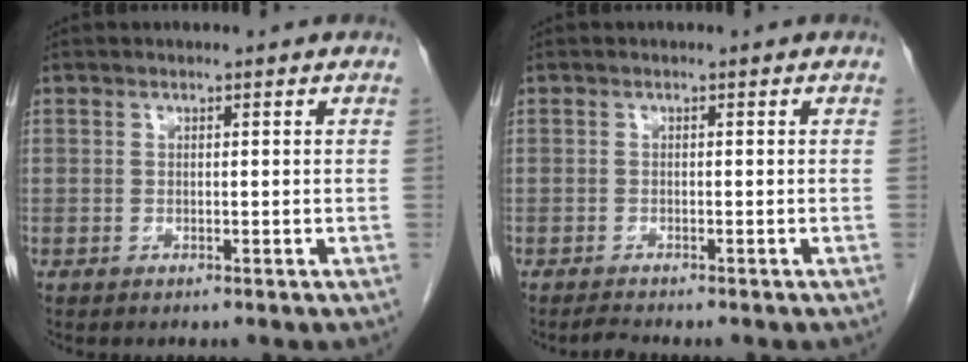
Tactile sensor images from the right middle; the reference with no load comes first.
{"total": 1.1, "force": [-1.0, -0.1, 0.2], "torque": [-0.012, -0.007, -0.018]}